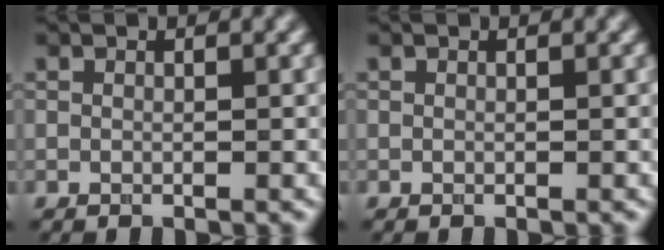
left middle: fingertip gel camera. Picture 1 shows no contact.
{"total": 0.0}